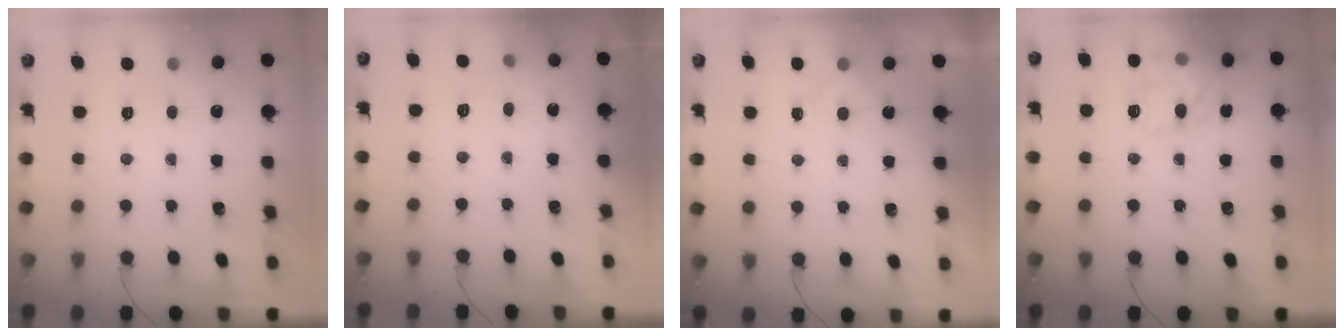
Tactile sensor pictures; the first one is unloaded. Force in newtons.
{"total": 2.8, "press": 2.5, "slide": 1.3}
{"total": 1.3, "press": 0.7, "slide": 1.0}
{"total": 14.9, "press": 14.9, "slide": 0.7}